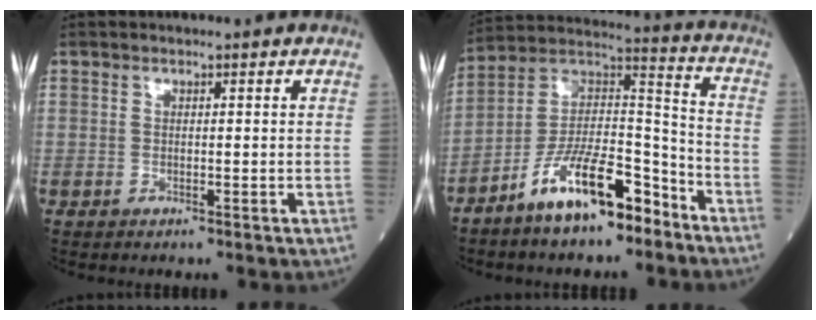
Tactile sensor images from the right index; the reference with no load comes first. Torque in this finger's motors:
{"motor_torque": [0.91, -0.36, 0.85, 0.20]}